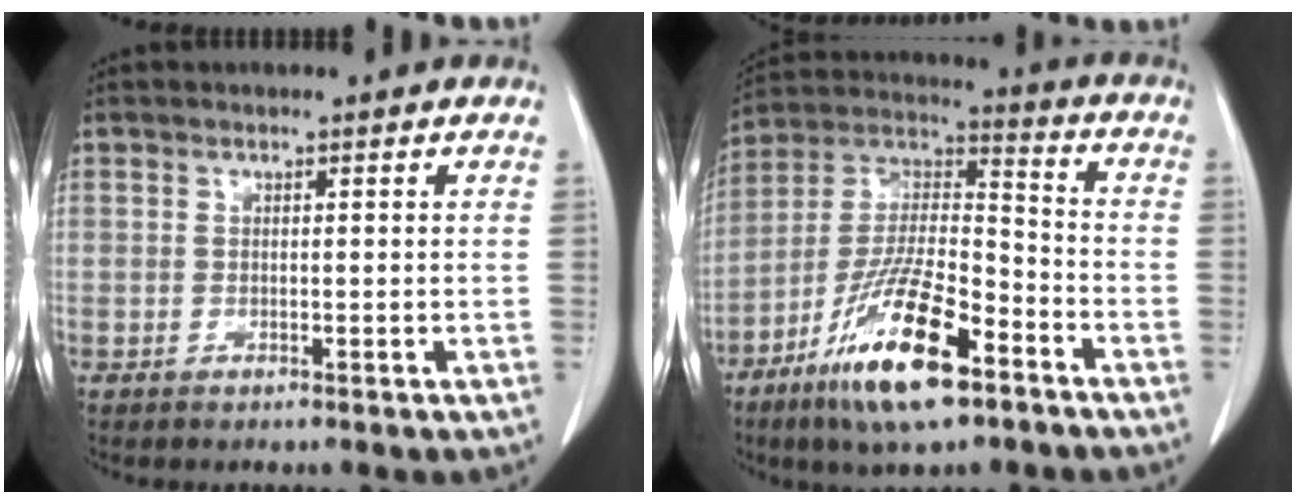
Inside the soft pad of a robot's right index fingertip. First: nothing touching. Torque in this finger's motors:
{"motor_torque": [0.64, -0.61, 0.20, 0.03]}